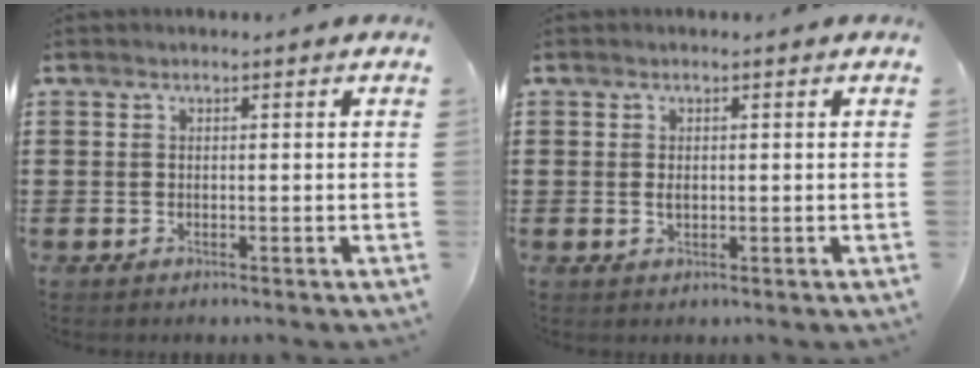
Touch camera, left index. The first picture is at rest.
{"total": 1.1, "force": [0.1, 0.6, 0.9], "torque": [-0.020, 0.002, 0.002]}